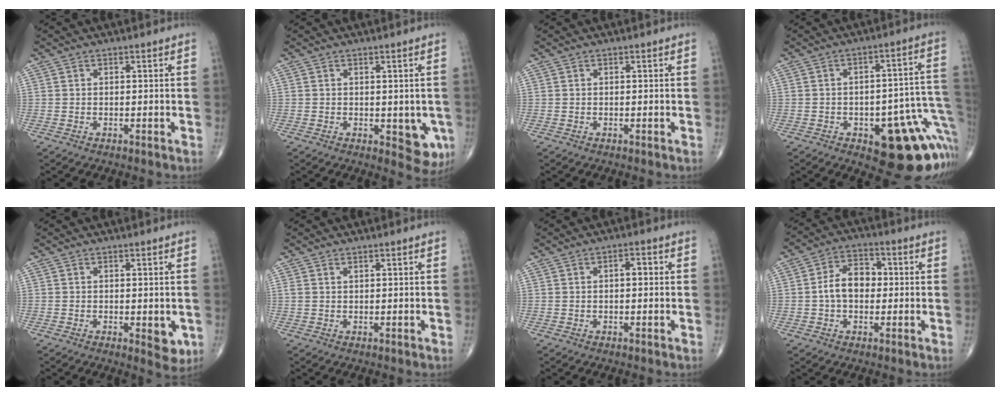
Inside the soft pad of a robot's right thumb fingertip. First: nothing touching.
{"total": 5.5, "force": [-1.0, 2.9, 4.5], "torque": [-0.025, -0.007, -0.006]}
{"total": 0.0}
{"total": 18.8, "force": [-6.4, 8.0, 15.8], "torque": [-0.114, 0.049, -0.059]}
{"total": 4.1, "force": [-0.9, 1.8, 3.6], "torque": [-0.031, -0.007, -0.009]}
{"total": 0.8, "force": [0.6, 0.3, 0.5], "torque": [-0.011, 0.005, 0.014]}
{"total": 2.1, "force": [0.2, 1.0, 1.8], "torque": [-0.023, 0.005, 0.000]}
{"total": 7.7, "force": [-0.2, 5.3, 5.6], "torque": [-0.082, 0.024, -0.013]}